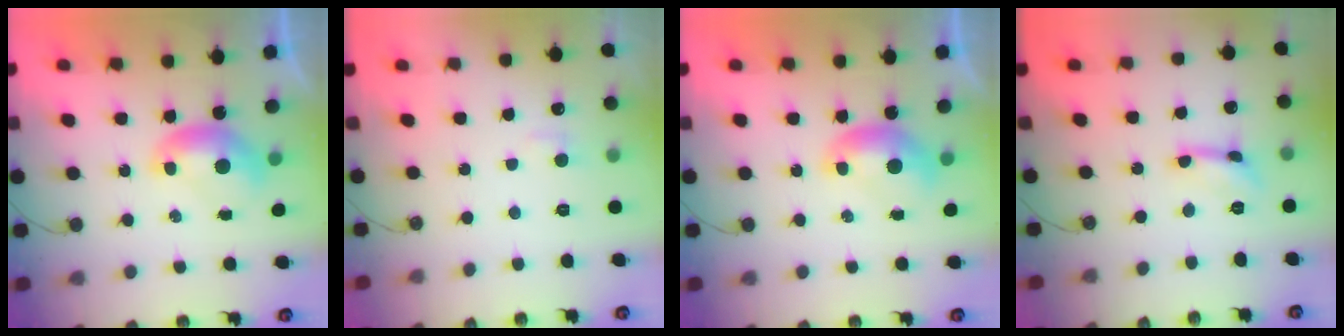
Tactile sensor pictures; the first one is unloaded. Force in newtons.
{"total": 1.6, "press": 1.4, "slide": 0.6}
{"total": 0.0}
{"total": 0.9, "press": 0.8, "slide": 0.1}